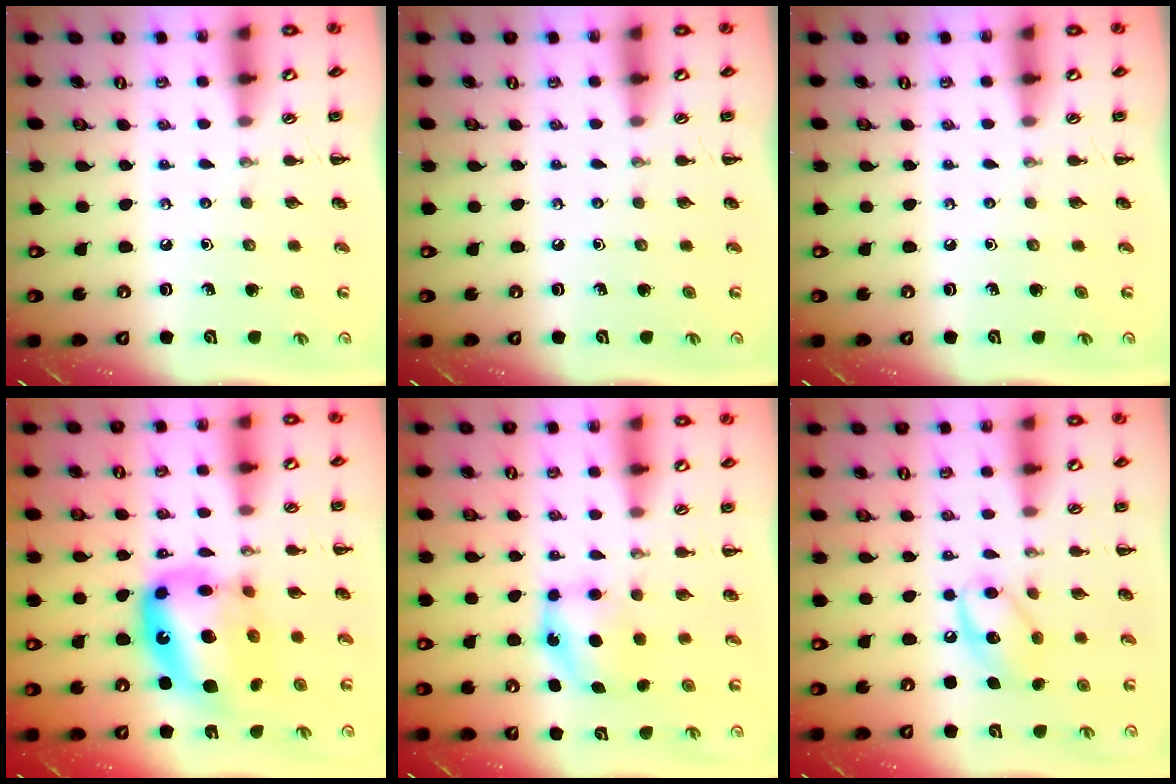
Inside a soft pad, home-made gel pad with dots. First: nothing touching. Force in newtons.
{"total": 0.0}
{"total": 0.0}
{"total": 17.9, "press": 17.3, "slide": 4.7}
{"total": 5.8, "press": 5.8, "slide": 0.9}
{"total": 11.5, "press": 11.5, "slide": 1.3}